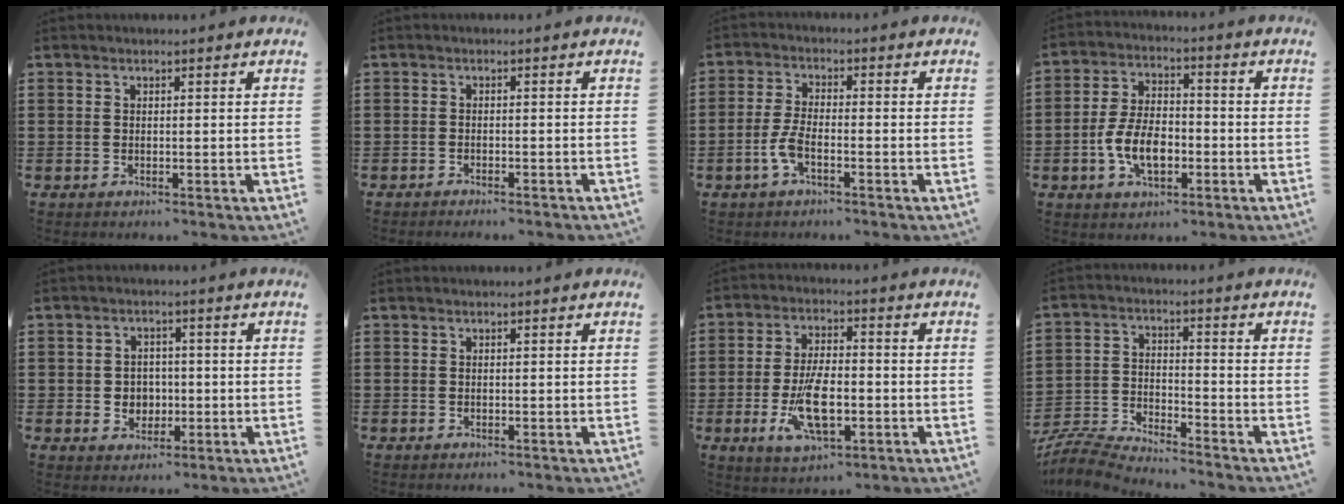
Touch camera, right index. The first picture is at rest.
{"total": 1.1, "force": [-1.1, 0.0, 0.2], "torque": [-0.006, 0.001, -0.021]}
{"total": 4.0, "force": [-1.8, 1.2, 3.4], "torque": [-0.088, -0.009, -0.040]}
{"total": 8.2, "force": [-2.4, 4.5, 6.4], "torque": [-0.145, 0.004, -0.050]}
{"total": 3.4, "force": [-0.4, 3.2, 1.2], "torque": [-0.026, 0.003, -0.014]}
{"total": 0.0}
{"total": 9.6, "force": [-2.5, 4.1, 8.3], "torque": [-0.185, -0.014, -0.045]}
{"total": 6.3, "force": [-6.2, 0.1, 1.0], "torque": [-0.041, -0.003, -0.128]}